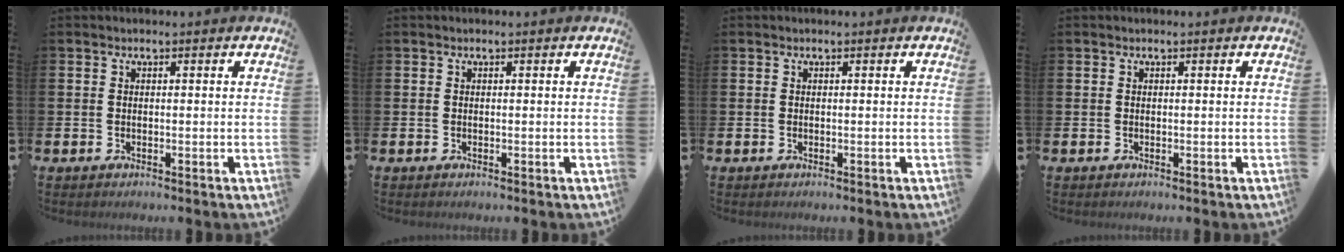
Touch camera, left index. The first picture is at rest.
{"total": 0.0}
{"total": 0.0}
{"total": 0.0}